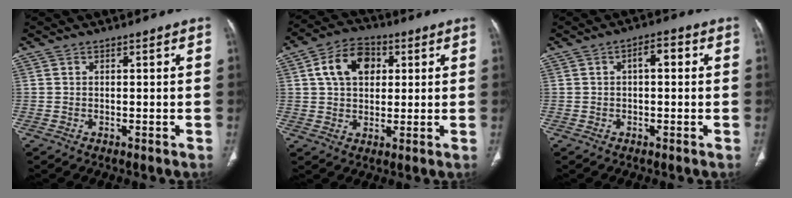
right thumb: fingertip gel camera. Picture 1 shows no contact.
{"total": 10.3, "force": [2.8, 7.2, 6.7], "torque": [-0.097, 0.008, 0.044]}
{"total": 3.7, "force": [0.6, 1.7, 3.2], "torque": [-0.043, 0.013, 0.005]}